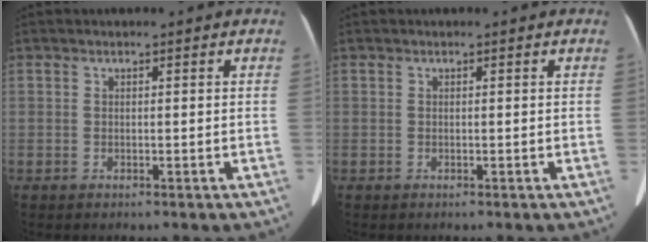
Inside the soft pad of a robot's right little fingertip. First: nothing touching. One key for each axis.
{"total": 0.0}